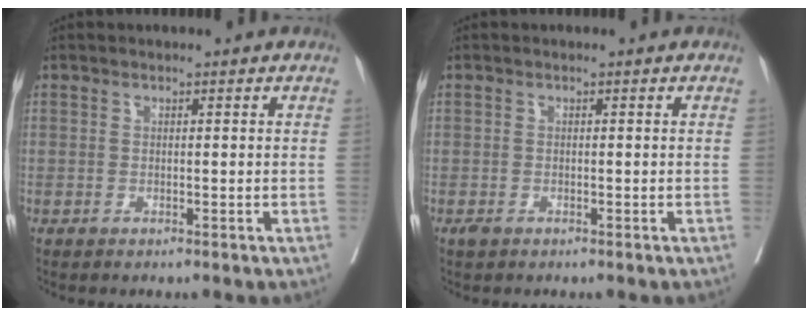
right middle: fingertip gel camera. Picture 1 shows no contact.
{"total": 0.7, "force": [-0.5, 0.4, 0.4], "torque": [-0.009, -0.001, -0.006]}